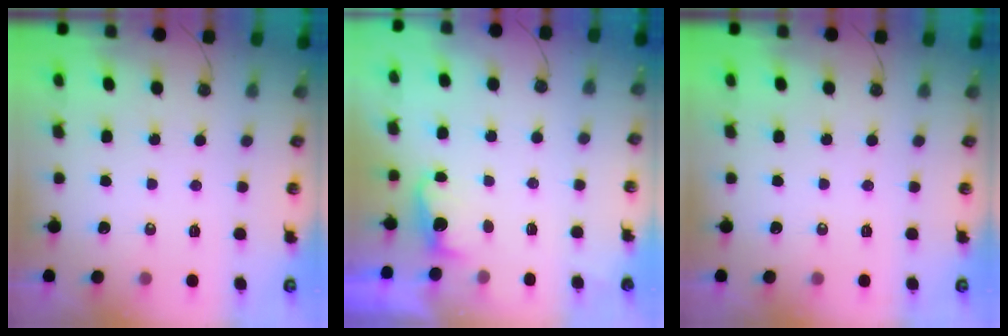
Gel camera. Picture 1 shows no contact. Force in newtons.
{"total": 2.7, "press": 2.6, "slide": 0.8}
{"total": 0.0}